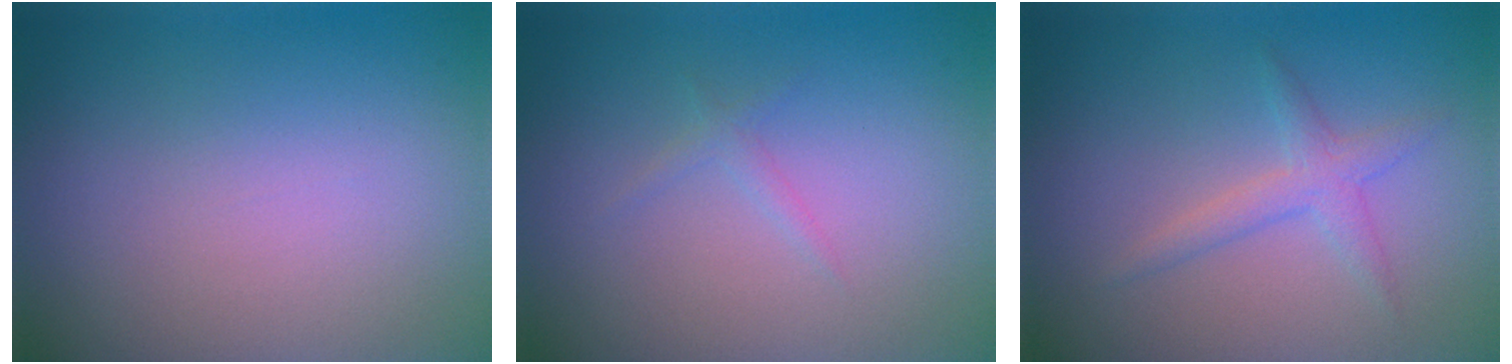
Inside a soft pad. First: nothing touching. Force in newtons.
{"total": 0.7, "press": 0.7, "slide": 0.1}
{"total": 1.9, "press": 1.9, "slide": 0.1}